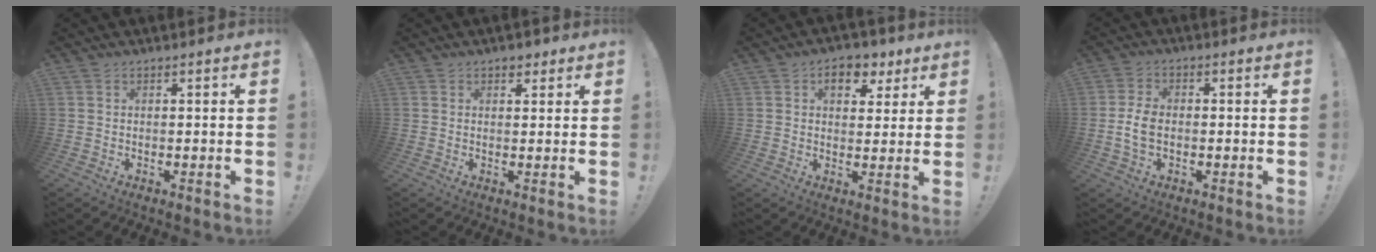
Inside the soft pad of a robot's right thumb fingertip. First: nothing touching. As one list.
[{"total": 2.3, "force": [1.5, 1.6, 0.9], "torque": [0.002, -0.004, 0.023]}, {"total": 8.1, "force": [3.8, 5.4, 4.7], "torque": [-0.052, -0.011, 0.065]}, {"total": 5.7, "force": [-0.7, 3.6, 4.4], "torque": [-0.083, 0.004, -0.014]}]